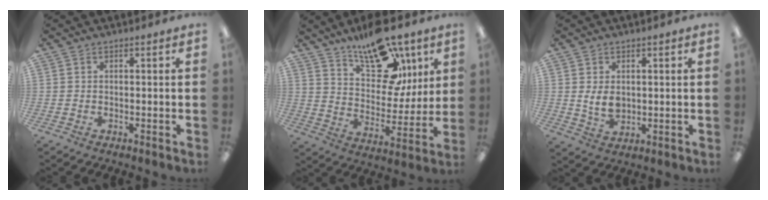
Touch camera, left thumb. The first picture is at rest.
{"total": 20.7, "force": [13.9, 10.3, 11.4], "torque": [-0.168, -0.083, 0.237]}
{"total": 5.1, "force": [0.7, 3.7, 3.5], "torque": [-0.074, -0.002, 0.011]}